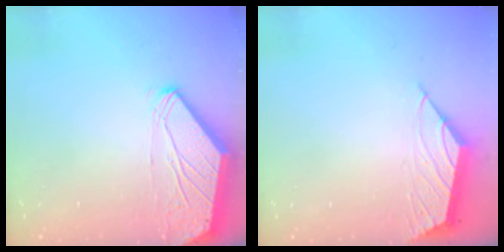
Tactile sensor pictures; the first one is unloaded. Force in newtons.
{"total": 2.2, "press": 2.1, "slide": 0.5}